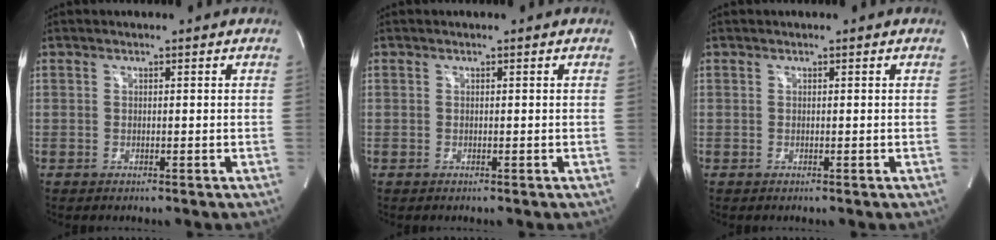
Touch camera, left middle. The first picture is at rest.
{"total": 0.0}
{"total": 0.0}